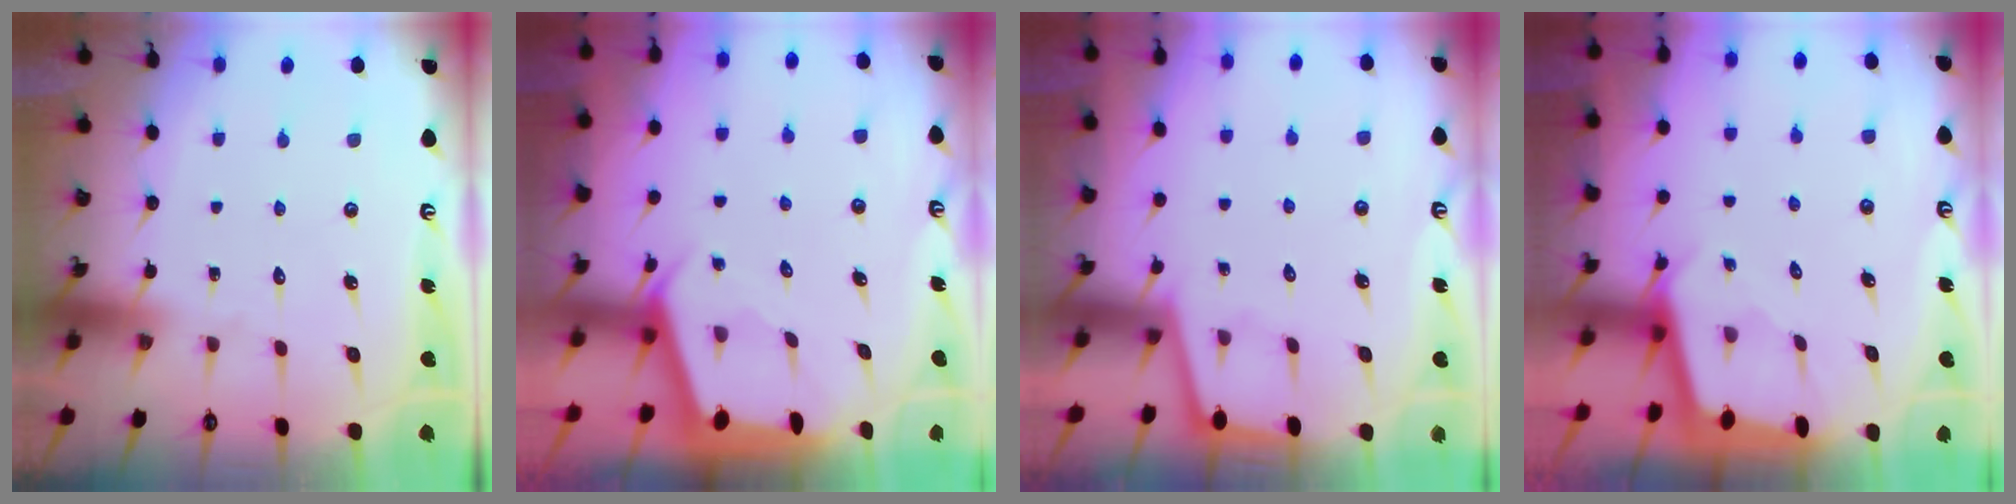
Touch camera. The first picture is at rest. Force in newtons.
{"total": 2.0, "press": 2.0, "slide": 0.3}
{"total": 0.9, "press": 0.9, "slide": 0.2}
{"total": 1.9, "press": 1.9, "slide": 0.2}